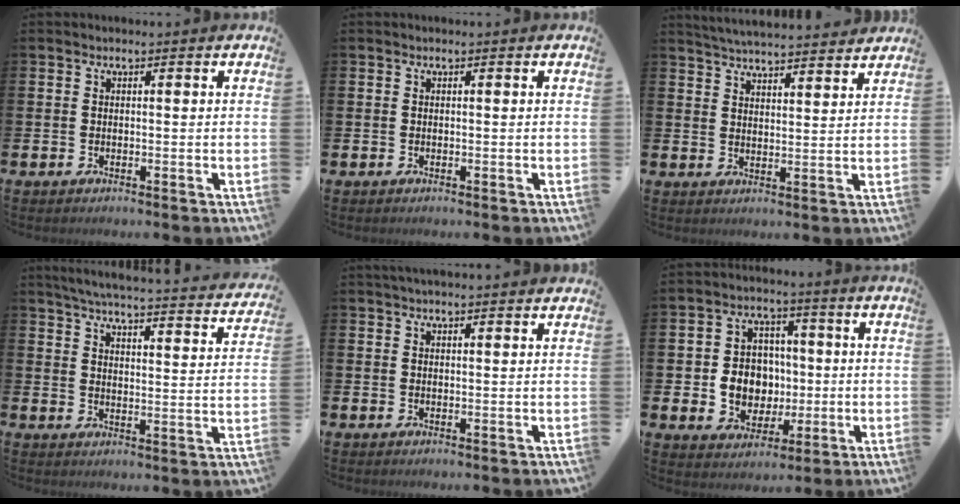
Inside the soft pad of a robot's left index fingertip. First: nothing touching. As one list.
[{"total": 0.0}, {"total": 4.9, "force": [4.9, 0.1, 0.3], "torque": [-0.012, -0.033, 0.086]}, {"total": 5.0, "force": [4.7, 0.2, 1.6], "torque": [-0.055, -0.038, 0.078]}, {"total": 1.7, "force": [1.6, 0.1, 0.5], "torque": [-0.003, -0.004, 0.027]}, {"total": 6.8, "force": [-0.2, 6.2, 2.9], "torque": [-0.051, 0.013, -0.008]}]